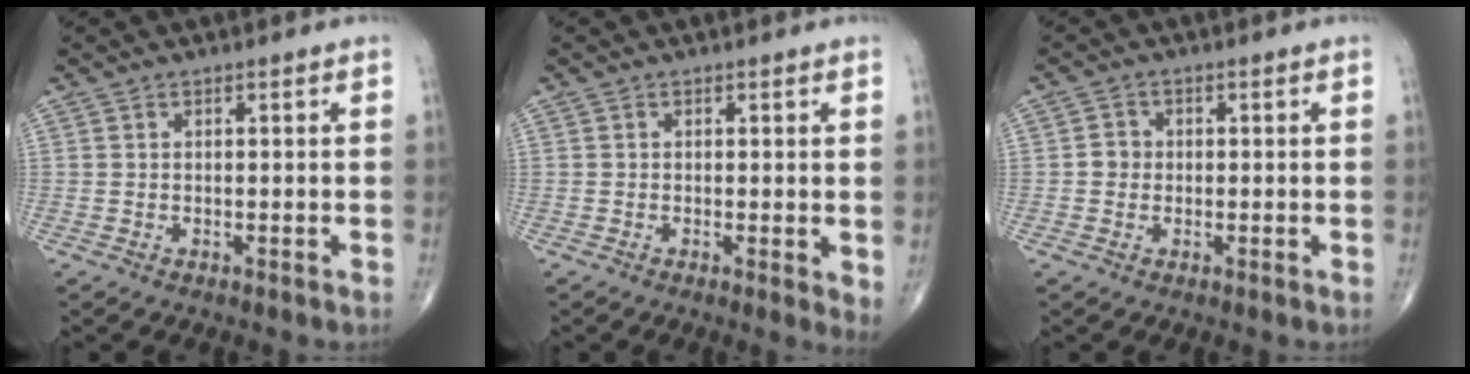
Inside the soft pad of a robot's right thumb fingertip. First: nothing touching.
{"total": 2.7, "force": [0.0, 0.8, 2.6], "torque": [-0.039, -0.010, -0.004]}
{"total": 2.3, "force": [-0.2, 2.2, 0.8], "torque": [-0.001, 0.007, -0.008]}